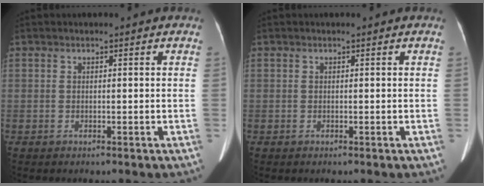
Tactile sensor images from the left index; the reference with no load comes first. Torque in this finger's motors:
{"motor_torque": [-0.02, 0.03, 0.00, 0.00]}